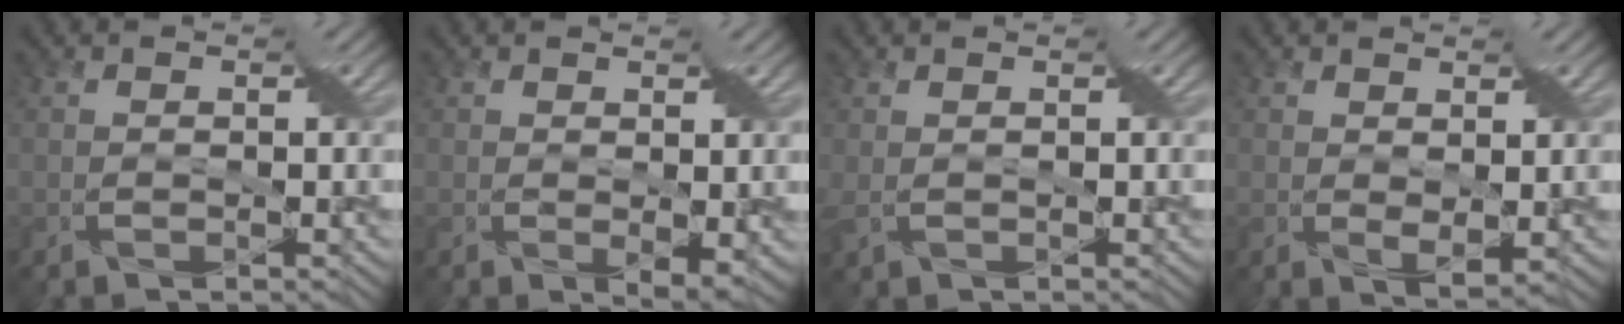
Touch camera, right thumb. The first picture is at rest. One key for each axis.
{"total": 2.8, "fx": 0.0, "fy": 1.4, "fz": 2.4, "tx": -0.043, "ty": -0.012, "tz": 0.006}
{"total": 2.0, "fx": 0.2, "fy": 1.2, "fz": 1.6, "tx": -0.045, "ty": -0.001, "tz": 0.003}
{"total": 2.3, "fx": 0.7, "fy": 1.1, "fz": 1.9, "tx": -0.041, "ty": -0.009, "tz": 0.018}